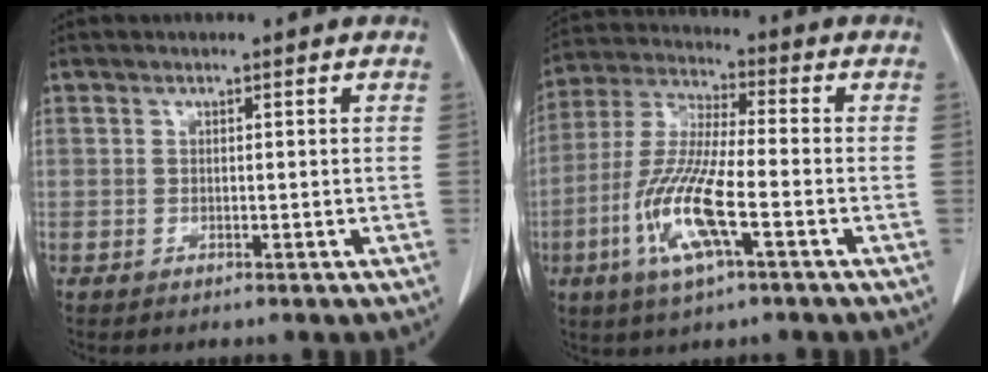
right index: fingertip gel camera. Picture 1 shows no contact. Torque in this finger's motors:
{"motor_torque": [1.18, -0.14, 0.40, 0.21]}